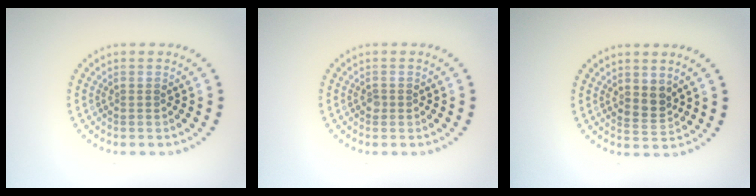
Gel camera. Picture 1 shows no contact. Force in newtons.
{"total": 0.6, "press": 0.4, "slide": 0.4}
{"total": 1.9, "press": 1.7, "slide": 1.0}